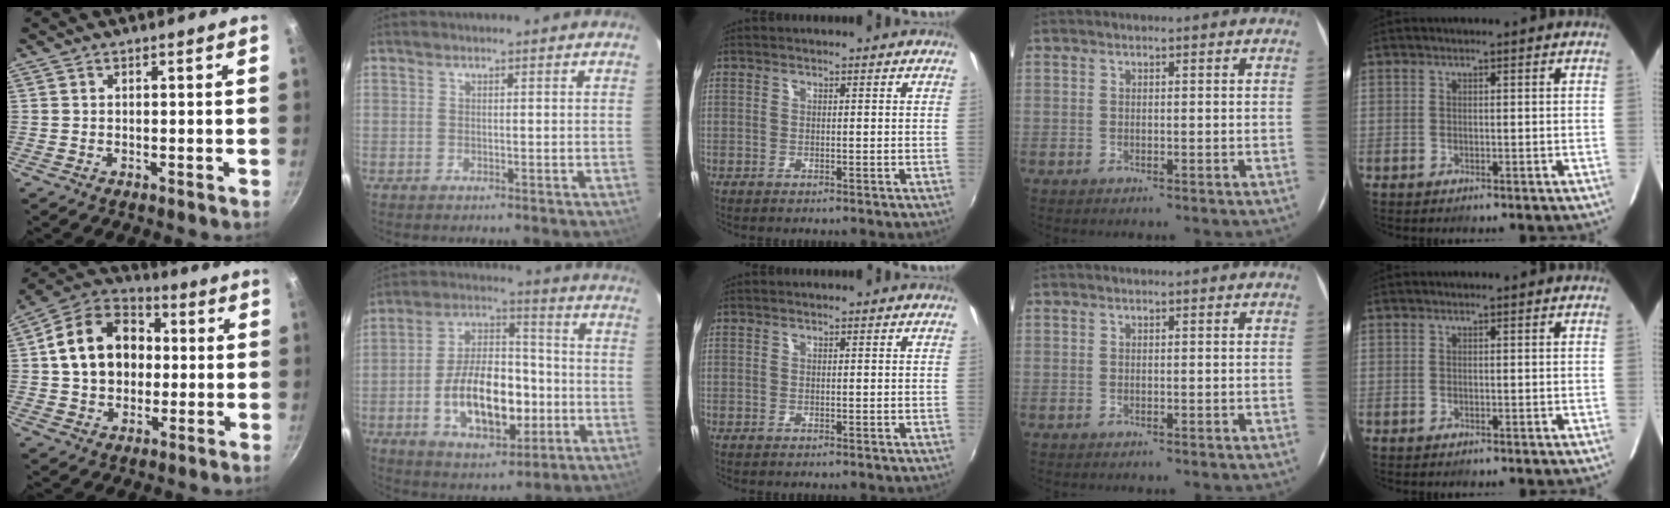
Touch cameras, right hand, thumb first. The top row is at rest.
{"thumb": {"total": 16.8, "force": [1.6, 13.0, 10.4], "torque": [-0.153, 0.030, 0.016]}, "index": {"total": 16.7, "force": [-4.2, 8.9, 13.5], "torque": [-0.256, 0.014, -0.058]}}